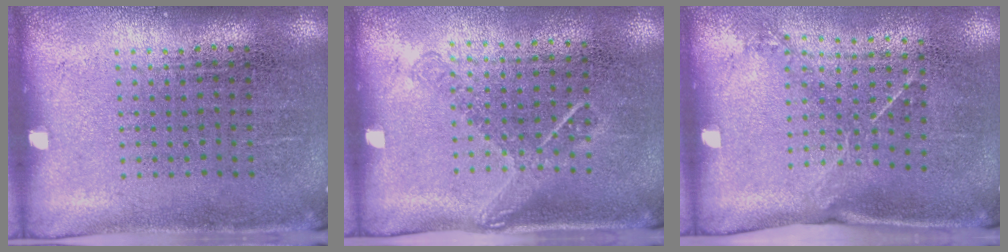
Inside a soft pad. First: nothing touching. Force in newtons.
{"total": 1.2, "press": 0.9, "slide": 0.9}
{"total": 1.5, "press": 1.0, "slide": 1.0}